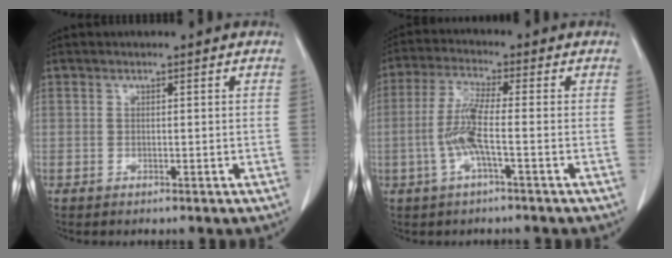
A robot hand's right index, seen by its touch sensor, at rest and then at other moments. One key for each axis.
{"total": 6.6, "fx": -1.5, "fy": 0.3, "fz": 6.5, "tx": -0.141, "ty": 0.003, "tz": -0.035}